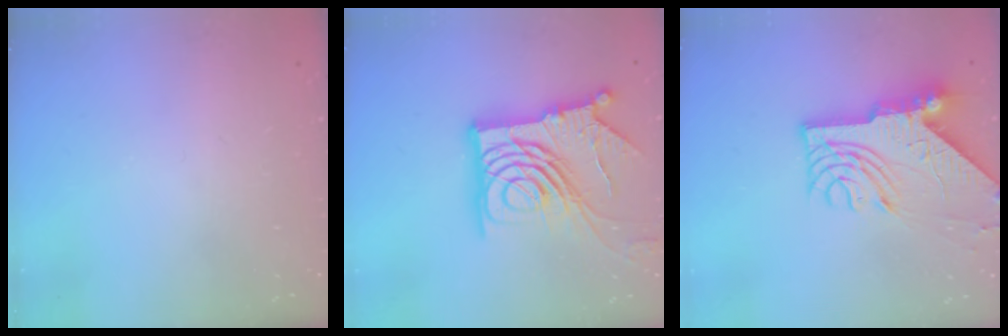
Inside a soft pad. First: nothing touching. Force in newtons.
{"total": 20.3, "press": 20.2, "slide": 2.3}
{"total": 12.0, "press": 11.9, "slide": 1.4}